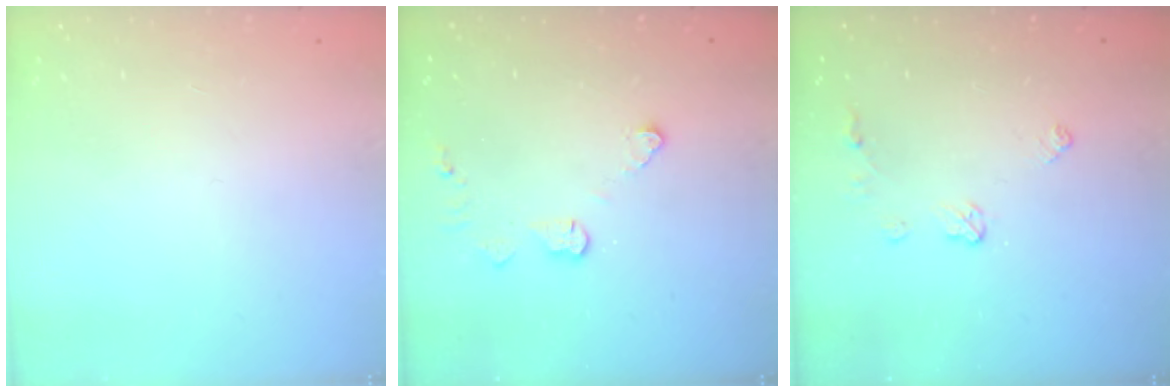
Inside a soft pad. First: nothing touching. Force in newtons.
{"total": 4.6, "press": 4.6, "slide": 0.2}
{"total": 5.3, "press": 5.2, "slide": 0.8}